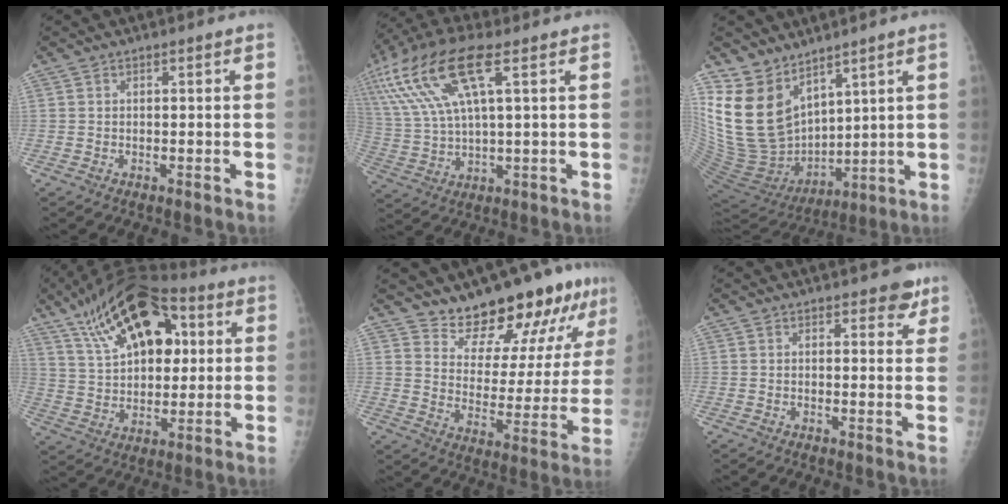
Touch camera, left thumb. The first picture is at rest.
{"total": 18.4, "force": [7.7, 5.9, 15.6], "torque": [-0.354, 0.011, 0.152]}
{"total": 17.6, "force": [10.6, 10.7, 9.2], "torque": [-0.157, -0.062, 0.232]}
{"total": 20.9, "force": [7.8, 11.7, 15.4], "torque": [-0.227, 0.003, 0.132]}
{"total": 16.1, "force": [13.2, 5.3, 7.5], "torque": [-0.062, -0.101, 0.199]}
{"total": 3.3, "force": [2.3, 1.7, 1.5], "torque": [0.010, -0.011, 0.025]}